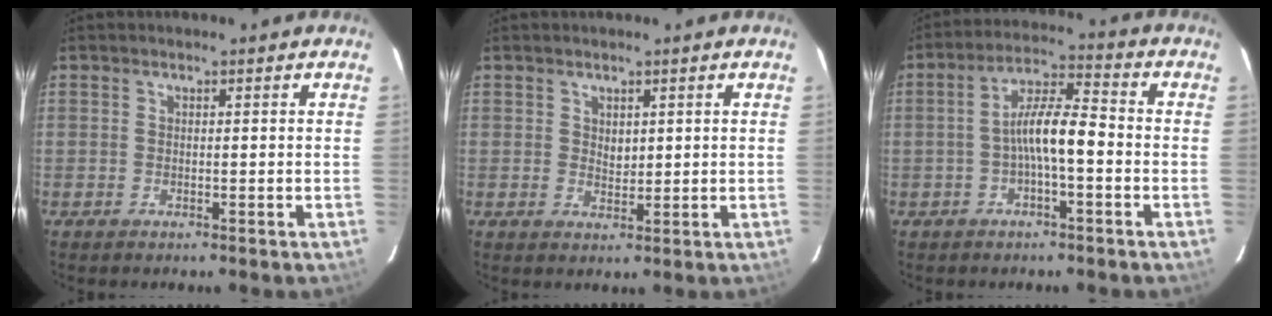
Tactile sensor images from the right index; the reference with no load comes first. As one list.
[{"total": 2.1, "force": [0.9, 1.5, 1.2], "torque": [-0.017, 0.001, 0.017]}, {"total": 7.5, "force": [-1.9, 1.5, 7.1], "torque": [-0.139, 0.018, -0.033]}]